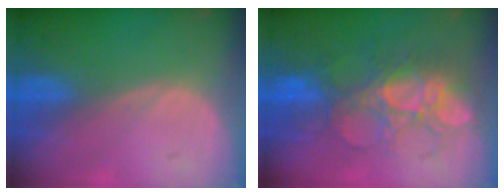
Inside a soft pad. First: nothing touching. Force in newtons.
{"total": 8.6, "press": 8.3, "slide": 2.1}